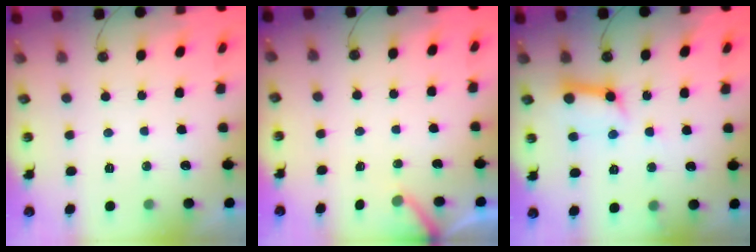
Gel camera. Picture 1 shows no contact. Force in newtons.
{"total": 2.5, "press": 2.5, "slide": 0.2}
{"total": 11.1, "press": 11.0, "slide": 1.2}